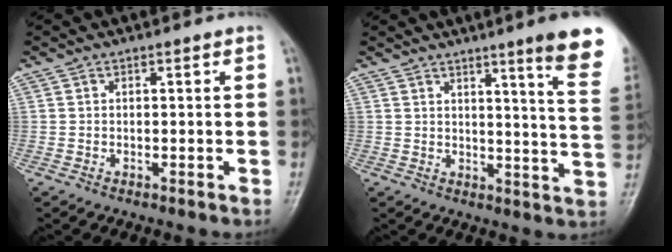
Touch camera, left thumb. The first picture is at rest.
{"total": 13.5, "force": [8.7, 0.3, 10.3], "torque": [-0.116, -0.053, 0.096]}